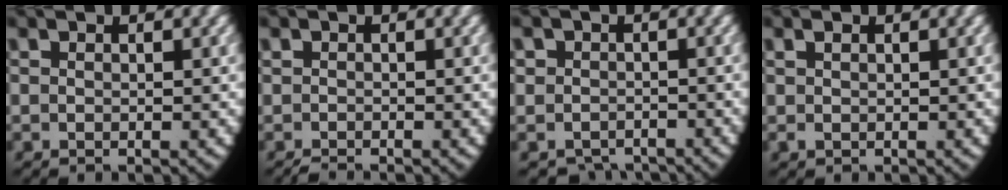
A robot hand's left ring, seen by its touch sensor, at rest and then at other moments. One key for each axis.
{"total": 0.9, "fx": -0.8, "fy": 0.3, "fz": 0.0, "tx": -0.006, "ty": -0.010, "tz": -0.010}
{"total": 4.7, "fx": -3.4, "fy": 3.1, "fz": 0.7, "tx": -0.009, "ty": -0.017, "tz": -0.054}
{"total": 0.6, "fx": 0.1, "fy": 0.5, "fz": 0.3, "tx": -0.015, "ty": -0.008, "tz": 0.012}